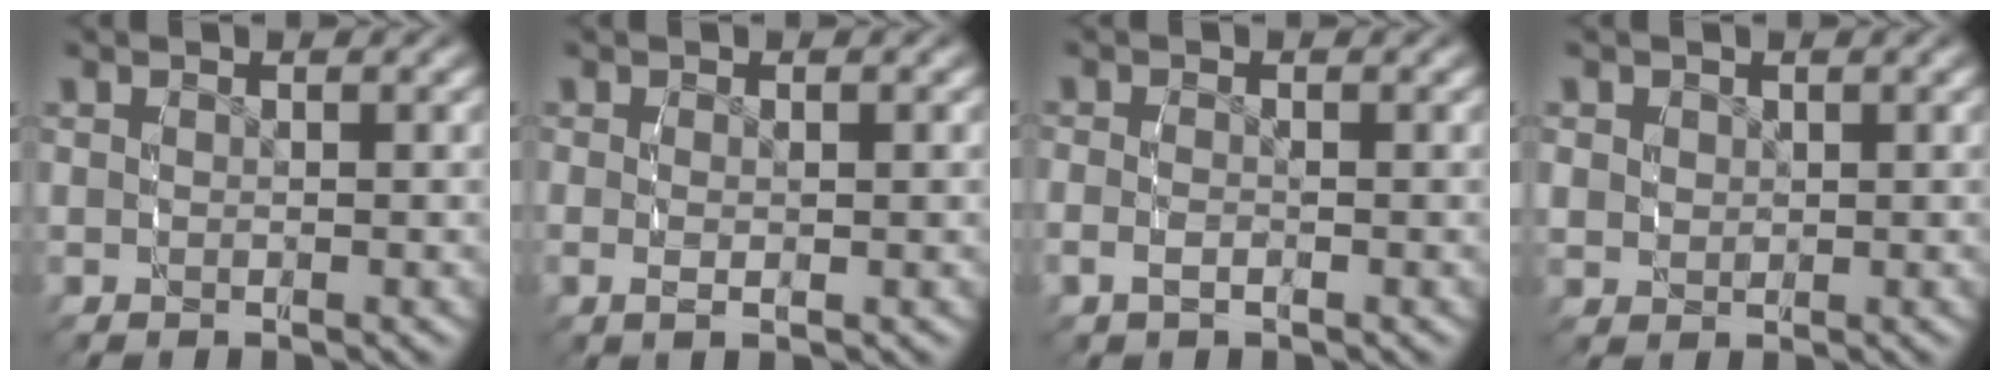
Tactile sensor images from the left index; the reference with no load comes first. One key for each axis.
{"total": 1.5, "fx": -0.4, "fy": 0.1, "fz": 1.4, "tx": -0.033, "ty": -0.010, "tz": 0.000}
{"total": 1.6, "fx": -0.8, "fy": 0.8, "fz": 1.1, "tx": -0.030, "ty": -0.009, "tz": -0.009}
{"total": 2.0, "fx": 0.4, "fy": 1.8, "fz": 0.7, "tx": -0.024, "ty": -0.015, "tz": 0.021}